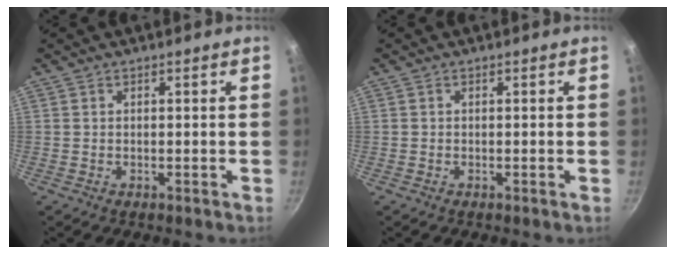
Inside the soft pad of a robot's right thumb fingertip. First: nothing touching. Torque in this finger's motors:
{"motor_torque": [0.23, 0.02, -0.48, 0.10, 0.01]}